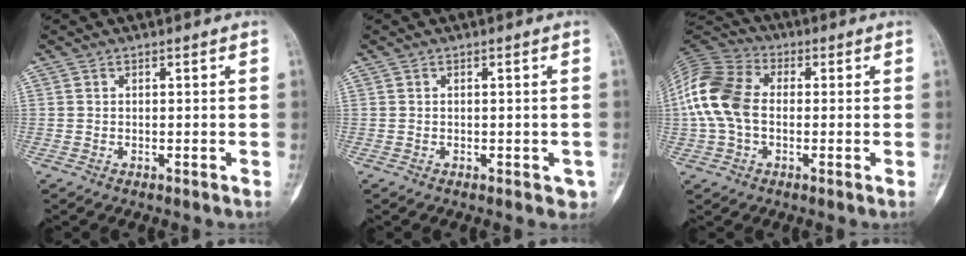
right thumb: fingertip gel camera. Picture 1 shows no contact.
{"total": 1.9, "force": [-0.6, 1.2, 1.3], "torque": [-0.002, 0.002, -0.004]}
{"total": 13.4, "force": [-0.3, 9.3, 9.7], "torque": [-0.207, 0.032, -0.015]}